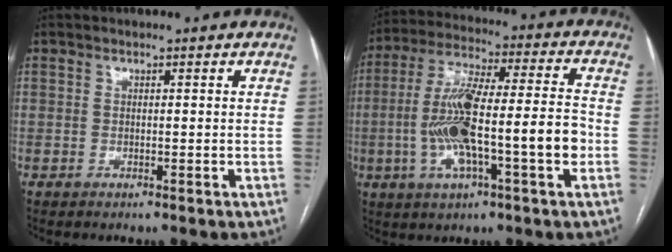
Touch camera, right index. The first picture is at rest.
{"total": 16.4, "force": [-3.2, 2.2, 15.9], "torque": [-0.299, 0.015, -0.055]}